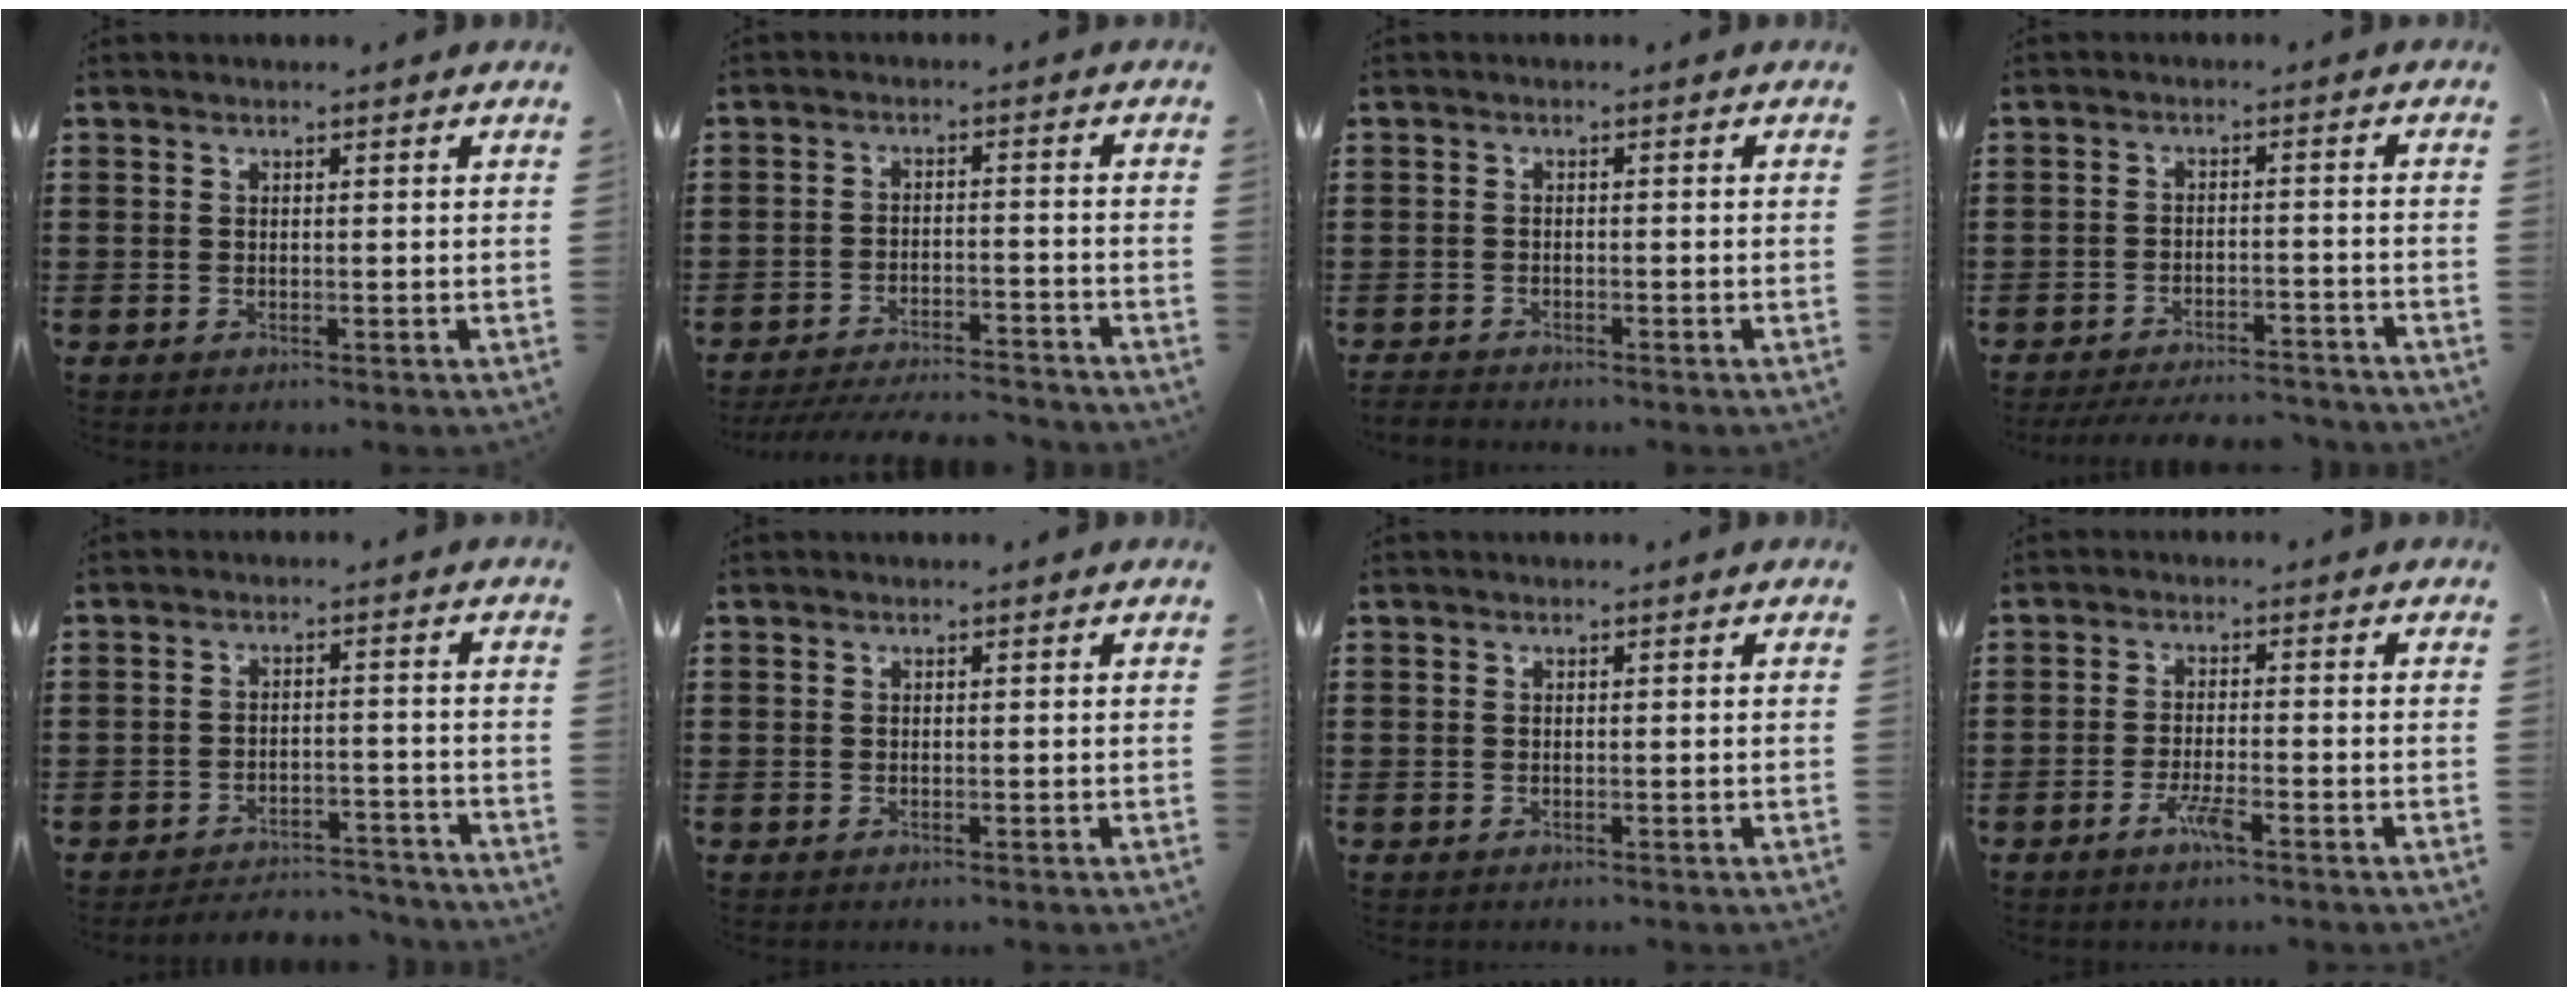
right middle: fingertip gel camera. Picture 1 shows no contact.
{"total": 5.0, "force": [-4.8, 0.1, 1.3], "torque": [-0.028, -0.006, -0.095]}
{"total": 1.5, "force": [-1.5, 0.1, 0.0], "torque": [-0.005, -0.001, -0.031]}
{"total": 4.1, "force": [-4.0, 0.2, 0.9], "torque": [-0.023, -0.003, -0.081]}
{"total": 4.0, "force": [-4.0, 0.5, 0.0], "torque": [-0.007, 0.002, -0.085]}
{"total": 0.0}
{"total": 0.0}
{"total": 3.8, "force": [-2.1, 0.5, 3.1], "torque": [-0.072, -0.008, -0.043]}